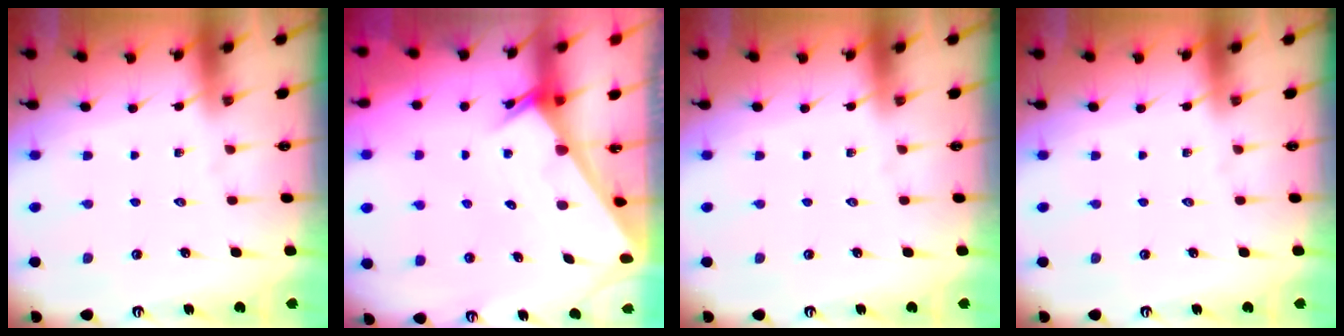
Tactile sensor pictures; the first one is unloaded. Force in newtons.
{"total": 2.0, "press": 2.0, "slide": 0.2}
{"total": 0.0}
{"total": 0.0}